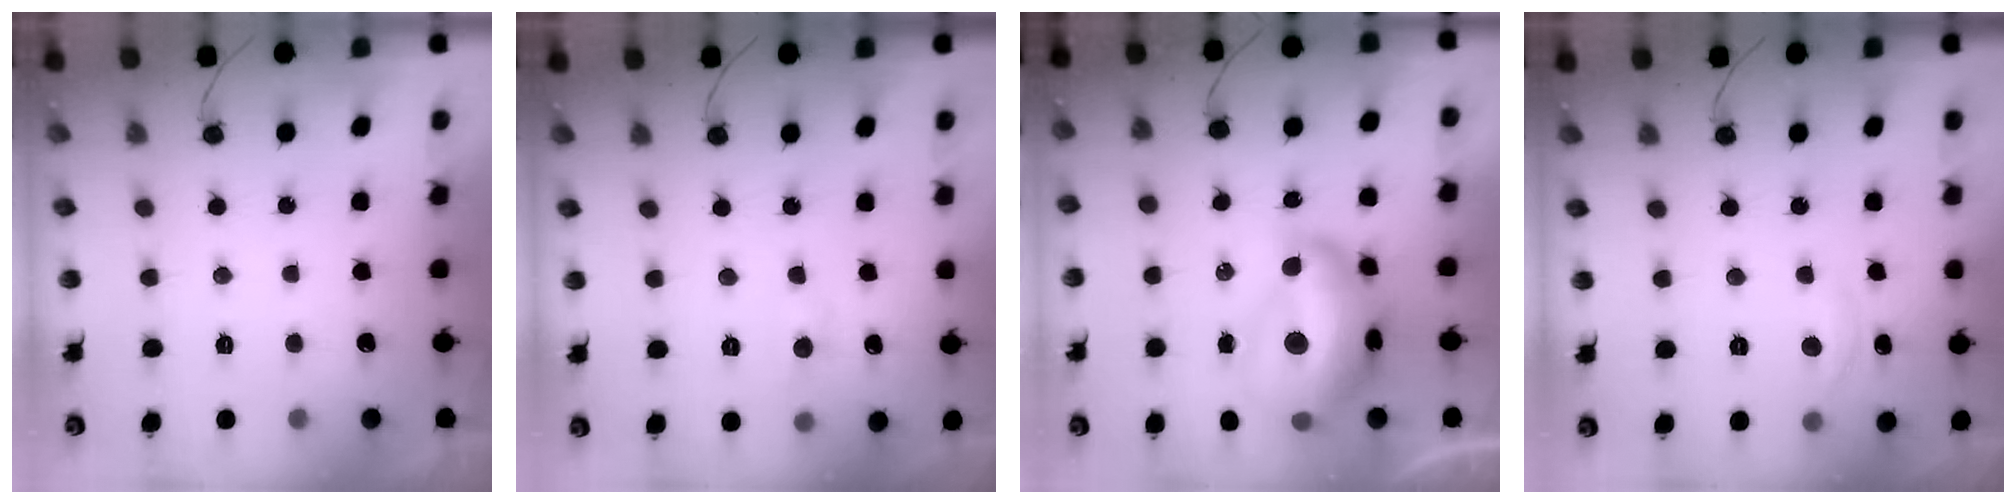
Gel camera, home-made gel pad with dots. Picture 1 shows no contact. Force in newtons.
{"total": 4.0, "press": 4.0, "slide": 0.5}
{"total": 18.6, "press": 18.6, "slide": 1.6}
{"total": 2.9, "press": 2.9, "slide": 0.3}